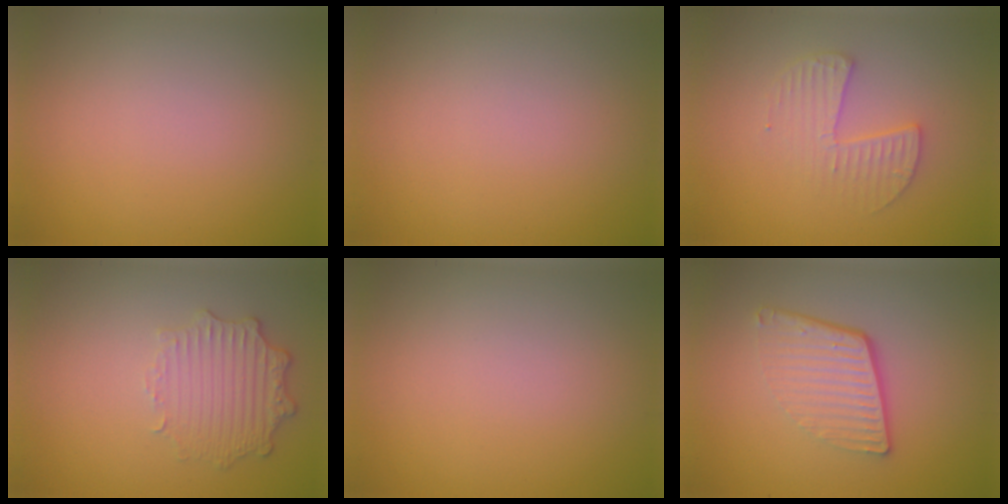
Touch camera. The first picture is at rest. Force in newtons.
{"total": 0.0}
{"total": 2.7, "press": 2.7, "slide": 0.3}
{"total": 2.9, "press": 2.4, "slide": 1.6}
{"total": 0.0}
{"total": 4.4, "press": 2.8, "slide": 3.4}